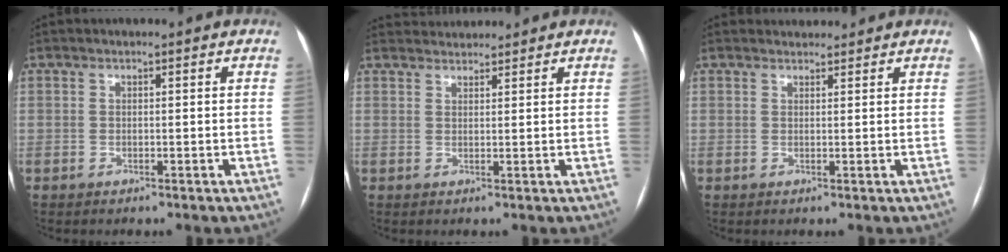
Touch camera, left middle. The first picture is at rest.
{"total": 3.8, "force": [3.7, 0.7, 0.0], "torque": [-0.003, 0.029, 0.062]}
{"total": 2.7, "force": [2.6, 0.8, 0.0], "torque": [-0.002, 0.019, 0.036]}